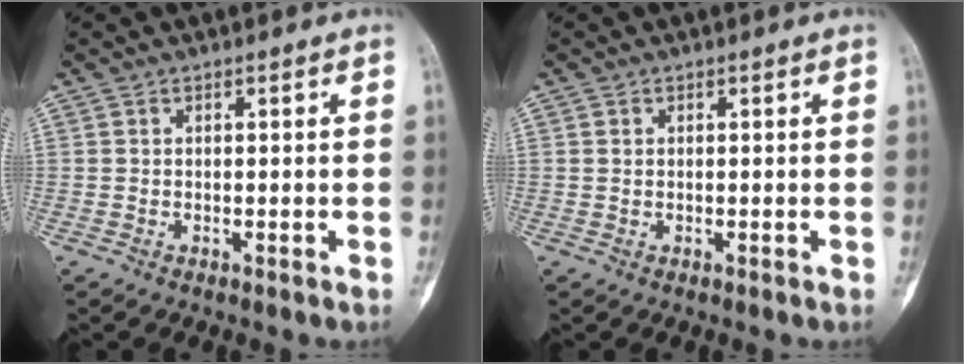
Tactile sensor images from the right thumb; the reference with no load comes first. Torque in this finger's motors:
{"motor_torque": [-0.30, 0.00, 0.21, 0.00, -0.05]}